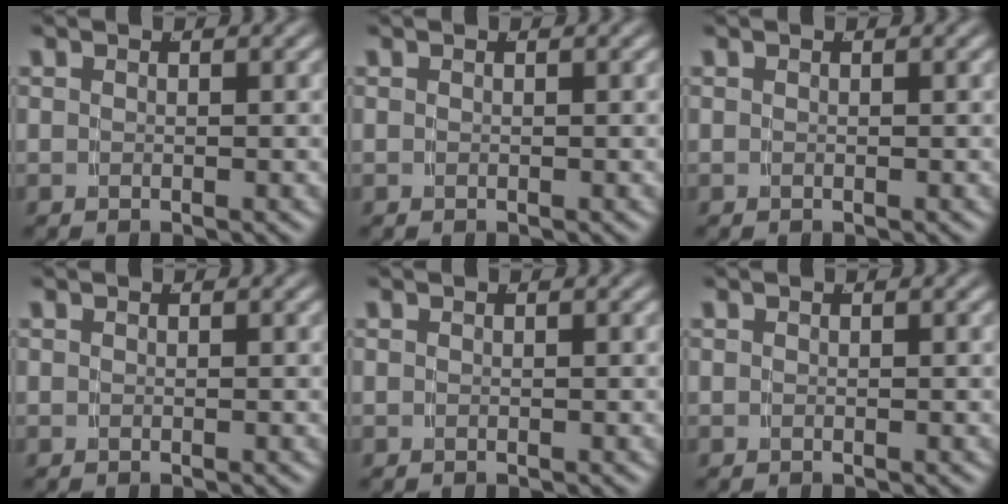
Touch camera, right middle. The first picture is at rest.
{"total": 0.0}
{"total": 0.0}
{"total": 0.0}
{"total": 0.0}
{"total": 0.0}